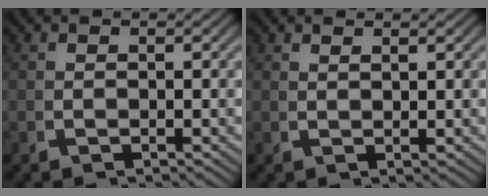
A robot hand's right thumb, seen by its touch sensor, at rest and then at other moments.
{"total": 1.2, "force": [1.0, -0.3, 0.4], "torque": [-0.005, 0.002, 0.023]}